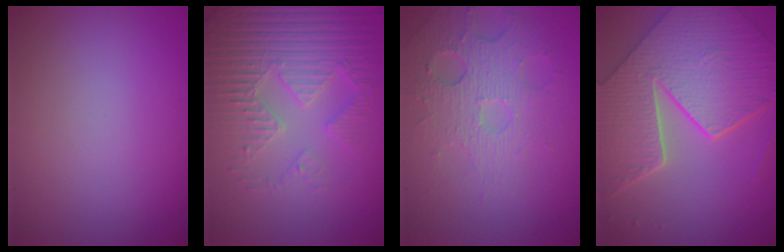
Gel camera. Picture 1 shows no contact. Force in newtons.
{"total": 5.0, "press": 4.7, "slide": 1.8}
{"total": 4.0, "press": 3.6, "slide": 1.7}
{"total": 9.3, "press": 6.8, "slide": 6.4}